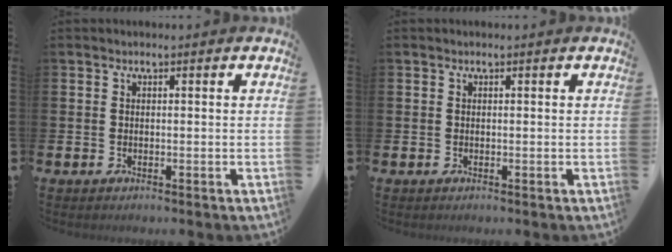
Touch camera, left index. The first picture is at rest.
{"total": 0.0}